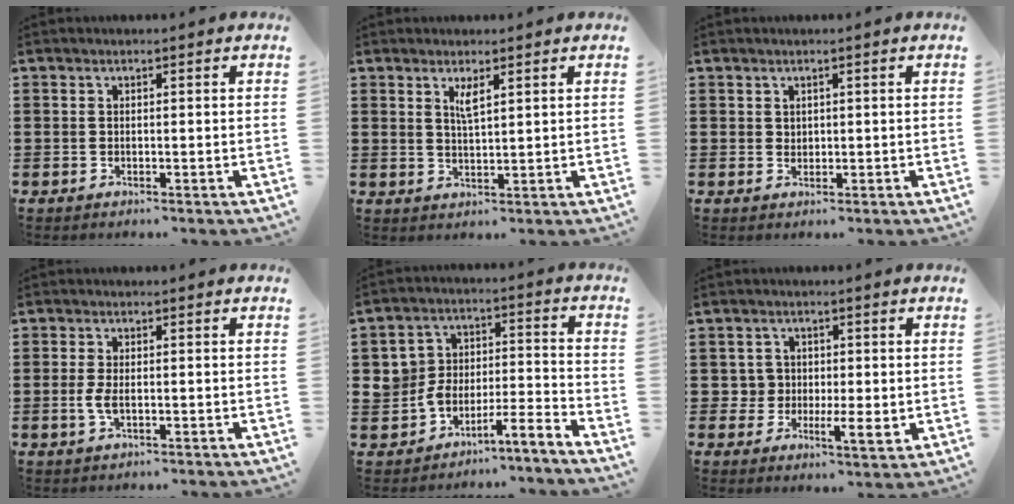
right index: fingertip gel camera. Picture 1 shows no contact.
{"total": 2.5, "force": [1.5, 0.5, 2.0], "torque": [-0.041, 0.002, 0.024]}
{"total": 1.2, "force": [0.8, 0.8, 0.2], "torque": [-0.005, 0.003, 0.016]}
{"total": 2.6, "force": [-0.4, 0.8, 2.4], "torque": [-0.059, -0.008, -0.012]}
{"total": 5.0, "force": [-4.7, 1.5, 0.4], "torque": [-0.015, 0.004, -0.099]}
{"total": 3.9, "force": [-0.3, 2.9, 2.6], "torque": [-0.052, 0.004, -0.008]}